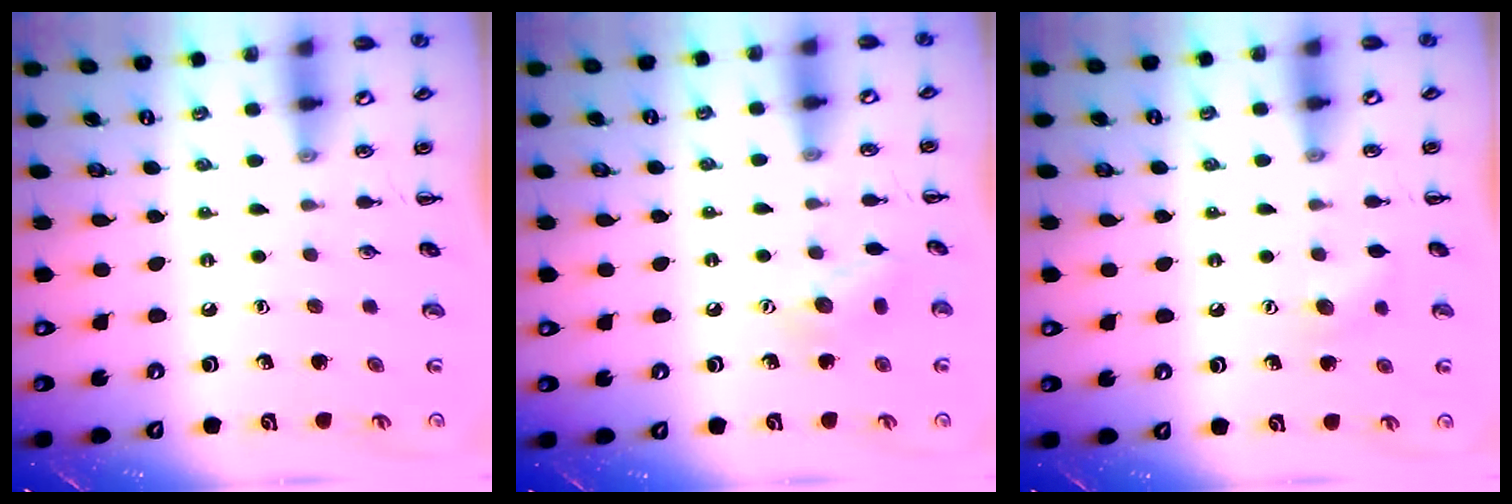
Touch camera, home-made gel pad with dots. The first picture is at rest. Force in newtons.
{"total": 7.8, "press": 7.7, "slide": 1.2}
{"total": 7.3, "press": 7.1, "slide": 1.4}